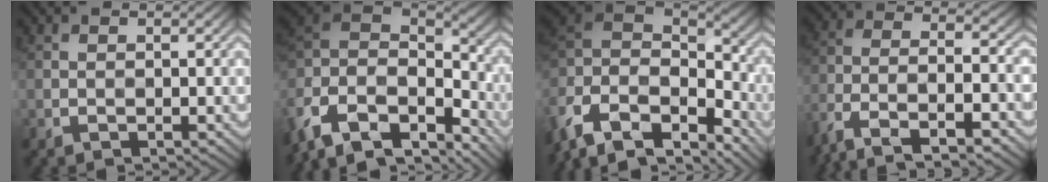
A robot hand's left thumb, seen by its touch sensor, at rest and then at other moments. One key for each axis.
{"total": 13.3, "fx": -7.9, "fy": 7.4, "fz": 7.8, "tx": -0.199, "ty": 0.007, "tz": -0.113}
{"total": 12.0, "fx": -6.2, "fy": 7.2, "fz": 7.3, "tx": -0.186, "ty": 0.003, "tz": -0.085}
{"total": 11.3, "fx": -7.7, "fy": 3.6, "fz": 7.6, "tx": -0.150, "ty": -0.003, "tz": -0.153}